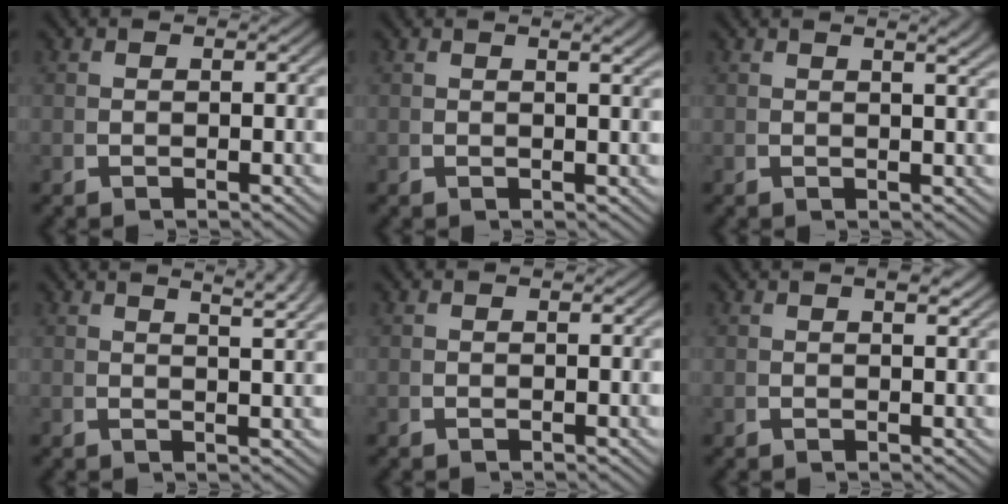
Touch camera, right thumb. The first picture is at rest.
{"total": 1.4, "force": [0.9, 0.1, 1.1], "torque": [-0.016, 0.003, 0.013]}
{"total": 2.4, "force": [1.6, 0.5, 1.7], "torque": [-0.019, 0.008, 0.021]}
{"total": 4.4, "force": [2.9, 1.3, 3.0], "torque": [-0.031, 0.010, 0.043]}
{"total": 0.0}
{"total": 1.6, "force": [1.0, 0.2, 1.1], "torque": [-0.011, 0.003, 0.017]}